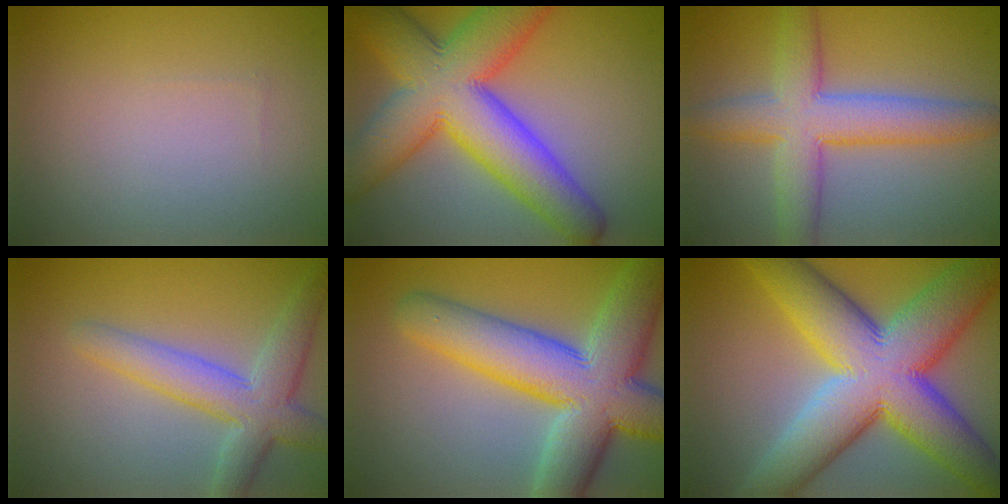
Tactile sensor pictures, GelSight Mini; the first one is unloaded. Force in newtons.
{"total": 12.1, "press": 12.1, "slide": 0.5}
{"total": 6.6, "press": 6.6, "slide": 0.3}
{"total": 4.9, "press": 4.9, "slide": 0.3}
{"total": 11.2, "press": 11.2, "slide": 0.6}
{"total": 14.0, "press": 14.0, "slide": 0.7}